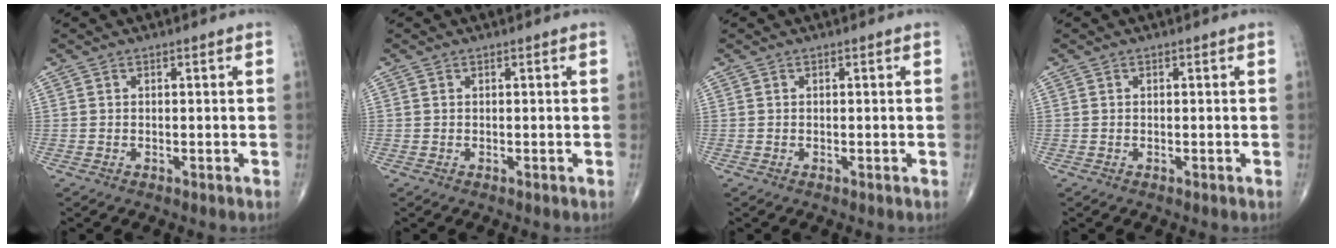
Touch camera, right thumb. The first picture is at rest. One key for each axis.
{"total": 0.0}
{"total": 0.0}
{"total": 0.0}